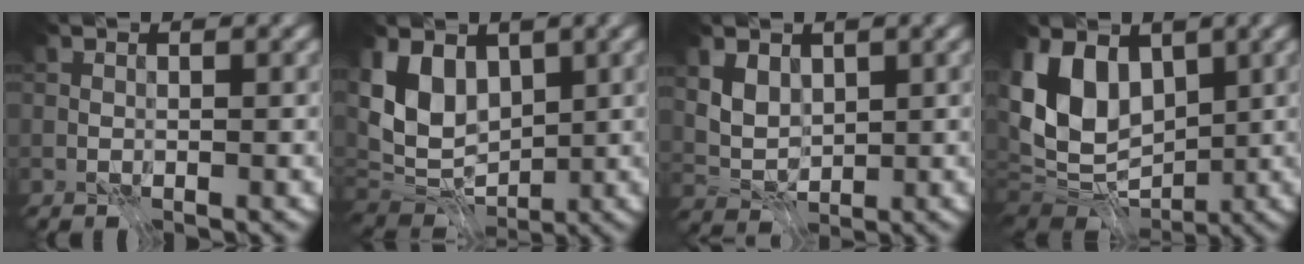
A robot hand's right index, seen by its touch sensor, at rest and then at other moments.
{"total": 6.8, "force": [1.5, 4.8, 4.6], "torque": [-0.094, -0.011, 0.021]}
{"total": 3.1, "force": [1.2, 2.2, 1.7], "torque": [-0.046, -0.014, 0.029]}
{"total": 10.0, "force": [1.2, 7.2, 6.8], "torque": [-0.138, -0.004, 0.013]}